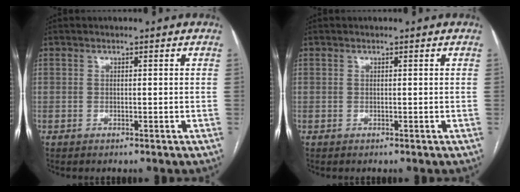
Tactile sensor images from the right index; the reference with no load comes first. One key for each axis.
{"total": 0.0}